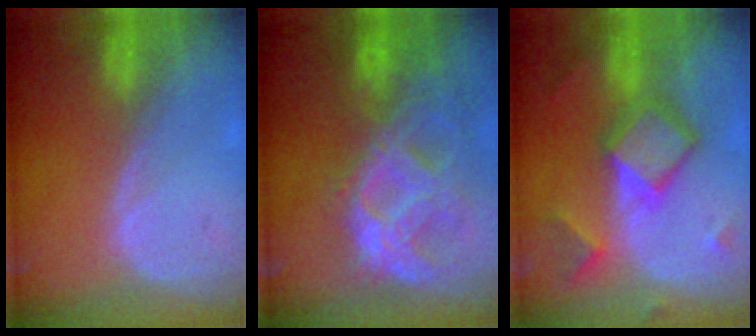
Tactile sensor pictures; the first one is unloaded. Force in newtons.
{"total": 11.0, "press": 9.3, "slide": 5.7}
{"total": 7.9, "press": 7.9, "slide": 0.4}